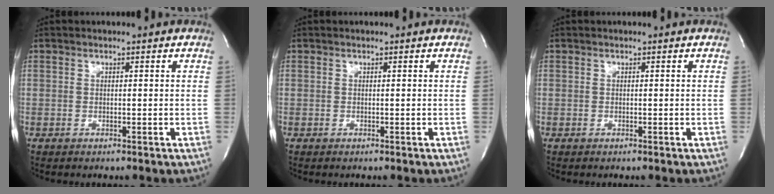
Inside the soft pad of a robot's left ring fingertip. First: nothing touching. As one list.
[{"total": 0.0}, {"total": 0.0}]